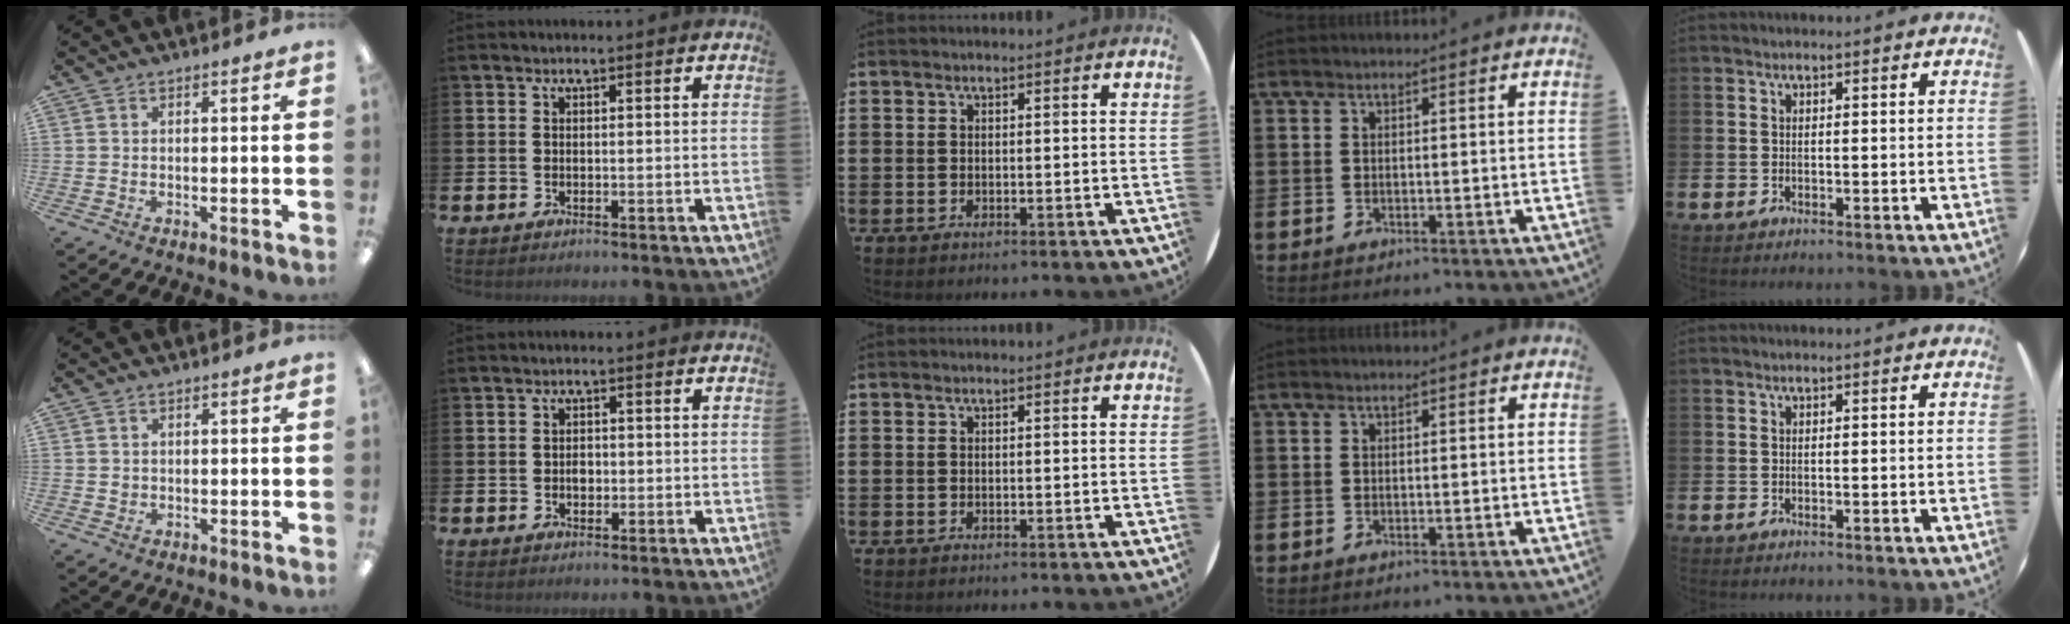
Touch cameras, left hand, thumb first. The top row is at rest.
{"thumb": {"total": 1.0, "force": [0.4, 0.9, 0.4], "torque": [-0.008, 0.005, 0.005]}, "index": {"total": 1.6, "force": [-0.2, 1.2, 1.0], "torque": [-0.006, 0.002, -0.007]}}